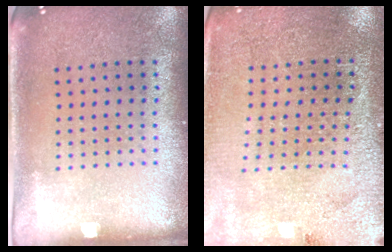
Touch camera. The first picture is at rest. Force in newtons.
{"total": 2.8, "press": 2.8, "slide": 0.2}